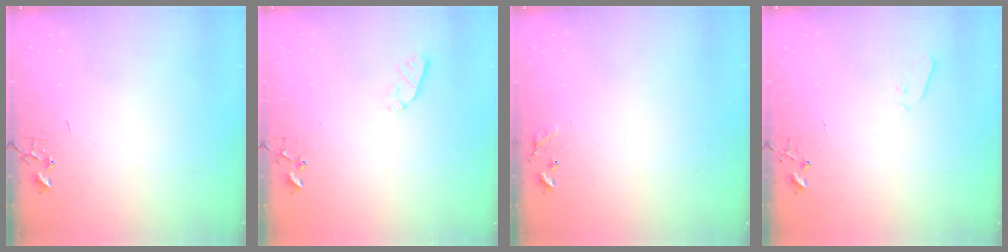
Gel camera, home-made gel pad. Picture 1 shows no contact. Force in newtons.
{"total": 5.2, "press": 5.2, "slide": 0.8}
{"total": 7.7, "press": 7.7, "slide": 0.5}
{"total": 3.3, "press": 3.2, "slide": 0.5}